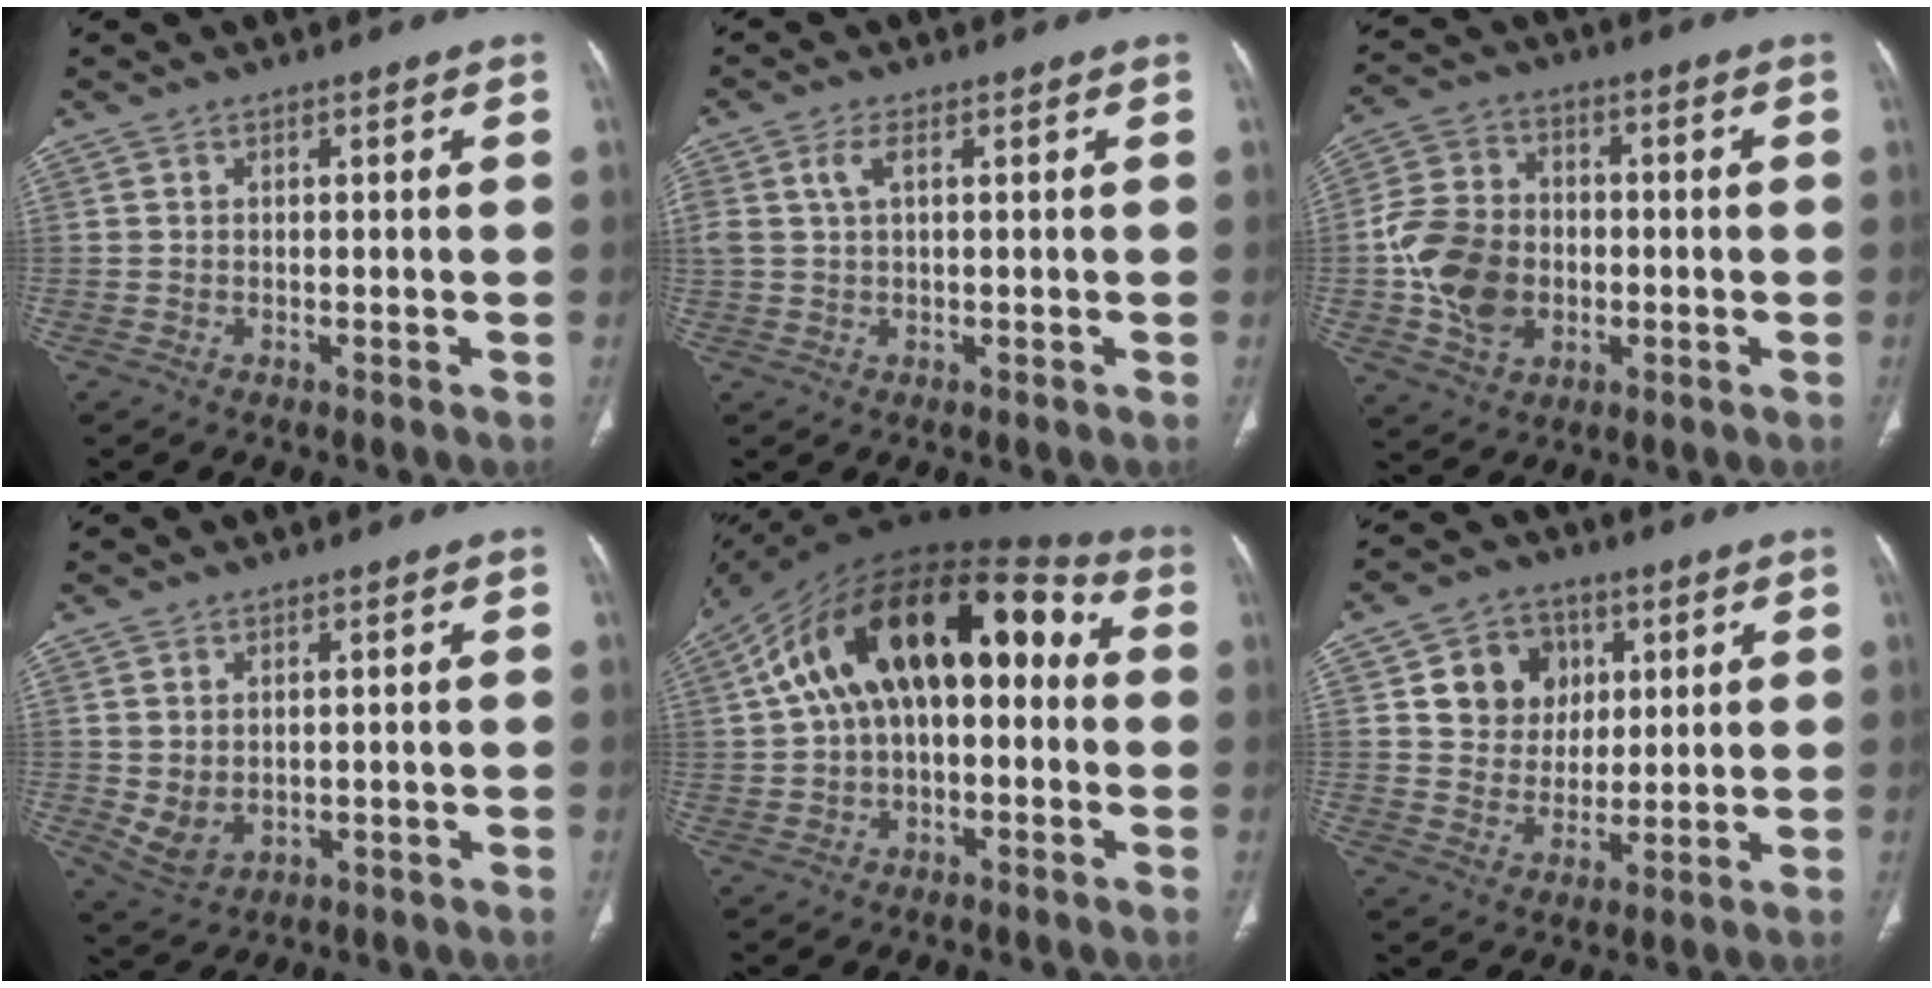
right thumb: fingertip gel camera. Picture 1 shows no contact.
{"total": 3.3, "force": [1.1, 1.5, 2.7], "torque": [-0.072, 0.010, 0.026]}
{"total": 13.8, "force": [-2.0, 10.6, 8.6], "torque": [-0.146, 0.017, -0.036]}
{"total": 4.6, "force": [0.0, 3.3, 3.3], "torque": [-0.064, -0.007, 0.020]}
{"total": 23.3, "force": [2.4, 12.8, 19.4], "torque": [-0.305, 0.055, 0.024]}
{"total": 10.5, "force": [3.4, 9.2, 3.8], "torque": [-0.017, -0.008, 0.059]}